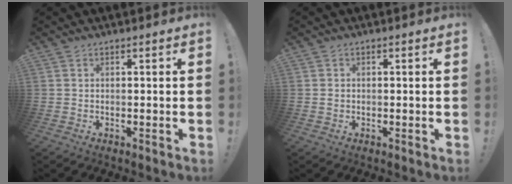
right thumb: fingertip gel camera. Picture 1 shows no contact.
{"total": 0.9, "force": [-0.2, 0.8, 0.2], "torque": [-0.004, 0.005, -0.003]}